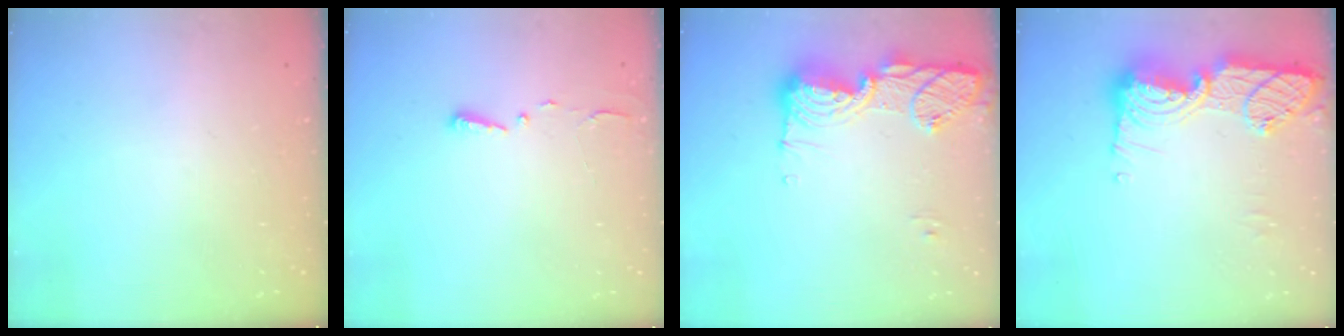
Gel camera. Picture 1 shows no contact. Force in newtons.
{"total": 2.7, "press": 2.7, "slide": 0.4}
{"total": 14.7, "press": 14.7, "slide": 1.4}
{"total": 16.5, "press": 16.4, "slide": 1.2}